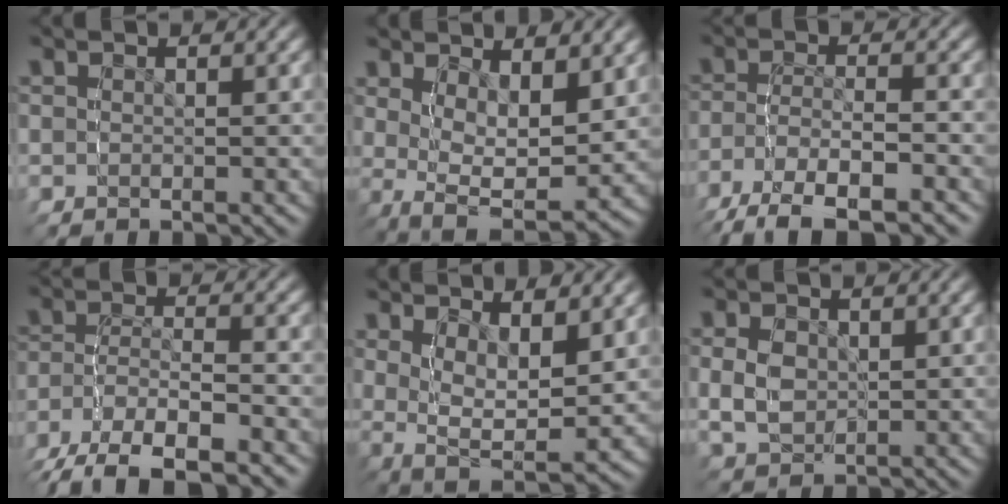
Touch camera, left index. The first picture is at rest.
{"total": 6.9, "force": [-1.5, 4.4, 5.1], "torque": [-0.107, -0.055, -0.005]}
{"total": 7.1, "force": [-5.2, 2.4, 4.1], "torque": [-0.072, -0.025, -0.067]}
{"total": 7.6, "force": [-5.0, 3.6, 4.4], "torque": [-0.089, -0.028, -0.063]}
{"total": 7.5, "force": [0.0, 5.3, 5.3], "torque": [-0.109, -0.045, 0.013]}
{"total": 4.2, "force": [0.6, 3.5, 2.2], "torque": [-0.051, -0.012, 0.020]}